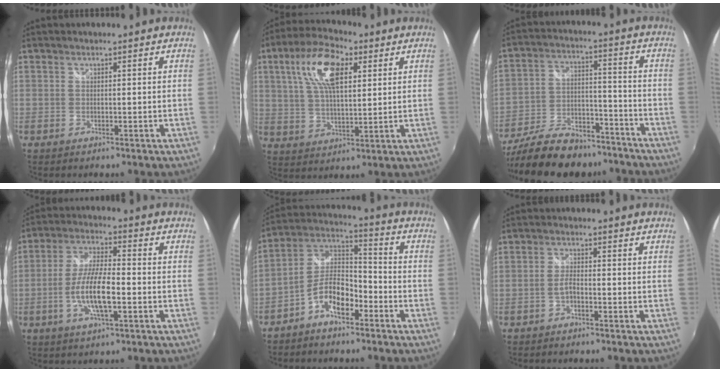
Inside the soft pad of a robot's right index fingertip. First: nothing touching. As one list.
[{"total": 12.9, "force": [5.0, 5.6, 10.5], "torque": [-0.198, 0.023, 0.090]}, {"total": 21.4, "force": [-17.0, 9.3, 9.0], "torque": [-0.190, 0.014, -0.248]}, {"total": 10.0, "force": [-3.0, 2.5, 9.2], "torque": [-0.186, -0.001, -0.056]}, {"total": 9.5, "force": [-5.5, 4.3, 6.5], "torque": [-0.140, 0.026, -0.099]}, {"total": 2.0, "force": [-1.4, 0.5, 1.4], "torque": [-0.036, 0.007, -0.030]}]